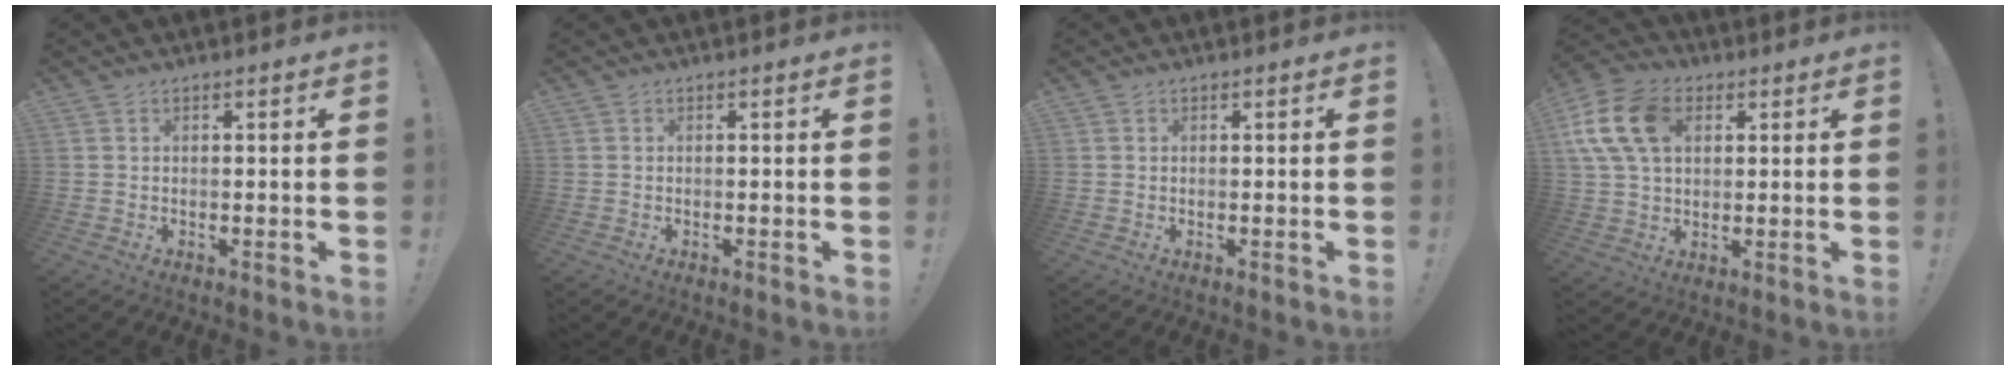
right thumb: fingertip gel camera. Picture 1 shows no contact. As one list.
[{"total": 0.0}, {"total": 0.0}, {"total": 15.2, "force": [4.5, 10.5, 10.1], "torque": [-0.194, 0.002, 0.091]}]